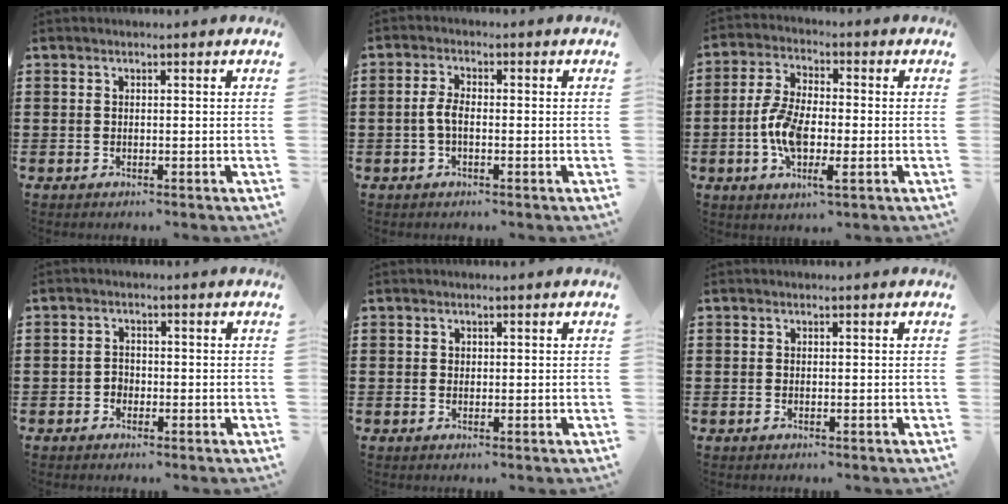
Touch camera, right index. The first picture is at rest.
{"total": 2.8, "force": [-0.7, 1.1, 2.5], "torque": [-0.069, -0.003, -0.020]}
{"total": 8.2, "force": [-2.0, 3.5, 7.2], "torque": [-0.171, -0.009, -0.044]}
{"total": 1.5, "force": [-0.9, 1.1, 0.5], "torque": [-0.014, 0.001, -0.019]}
{"total": 0.5, "force": [0.2, 0.5, 0.0], "torque": [-0.001, 0.005, 0.003]}
{"total": 0.0}